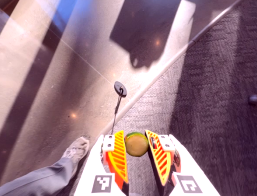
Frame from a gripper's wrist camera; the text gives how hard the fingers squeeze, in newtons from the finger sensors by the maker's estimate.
{"total": 8.1, "left": 7.9, "right": 8.4}